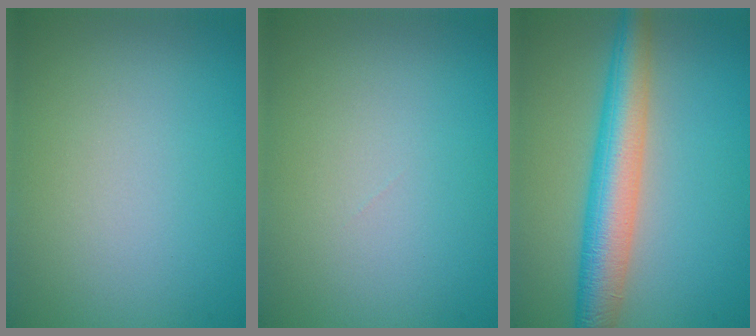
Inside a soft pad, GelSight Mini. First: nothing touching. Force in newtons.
{"total": 0.0}
{"total": 6.5, "press": 6.5, "slide": 0.1}